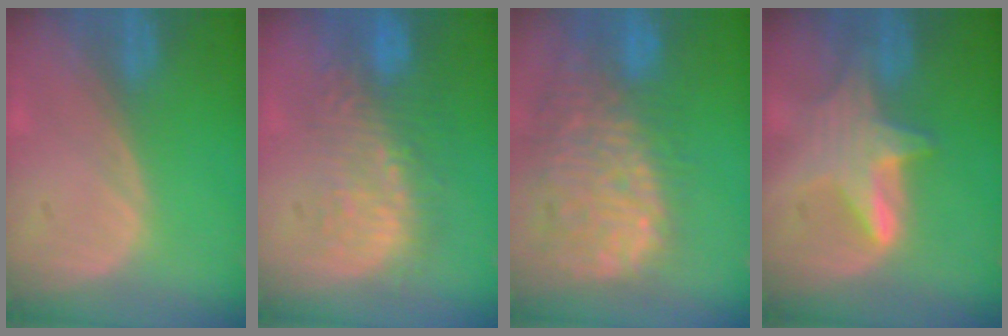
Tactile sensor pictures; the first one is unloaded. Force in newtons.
{"total": 9.8, "press": 8.8, "slide": 4.2}
{"total": 13.8, "press": 11.6, "slide": 7.5}
{"total": 5.8, "press": 5.8, "slide": 0.8}